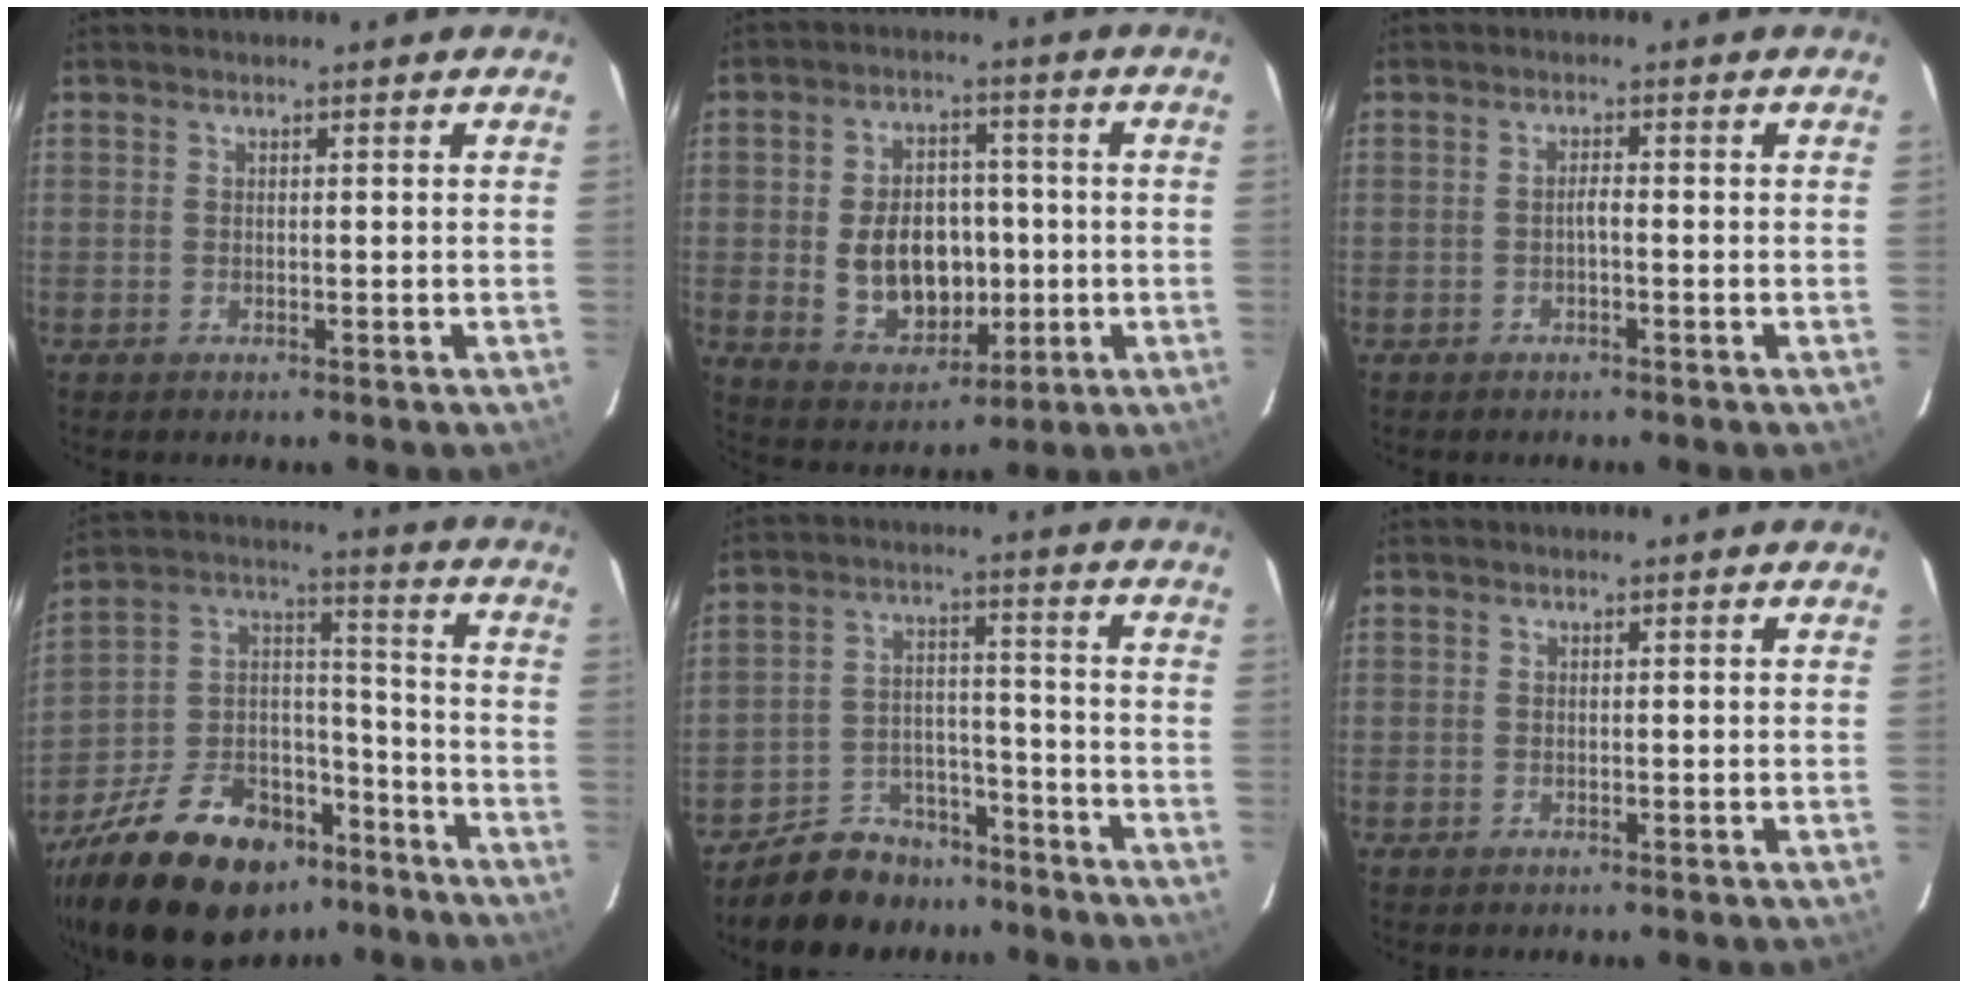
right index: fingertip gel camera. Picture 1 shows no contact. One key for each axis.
{"total": 12.3, "fx": -1.1, "fy": 8.8, "fz": 8.5, "tx": -0.172, "ty": 0.010, "tz": 0.006}
{"total": 1.1, "fx": -0.6, "fy": 0.2, "fz": 0.9, "tx": -0.017, "ty": 0.006, "tz": -0.012}
{"total": 27.9, "fx": -19.0, "fy": 14.2, "fz": 14.7, "tx": -0.307, "ty": 0.024, "tz": -0.293}
{"total": 11.8, "fx": -9.9, "fy": 6.0, "fz": 2.4, "tx": -0.066, "ty": 0.030, "tz": -0.144}
{"total": 0.0}